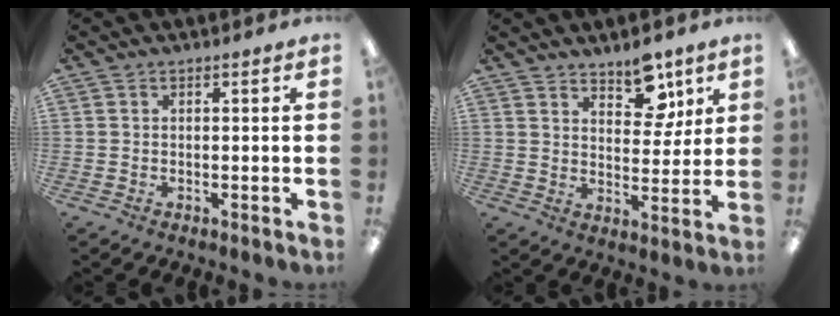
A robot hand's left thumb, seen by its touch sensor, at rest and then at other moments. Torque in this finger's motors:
{"motor_torque": [0.08, 0.05, -0.21, -0.03, -0.03]}